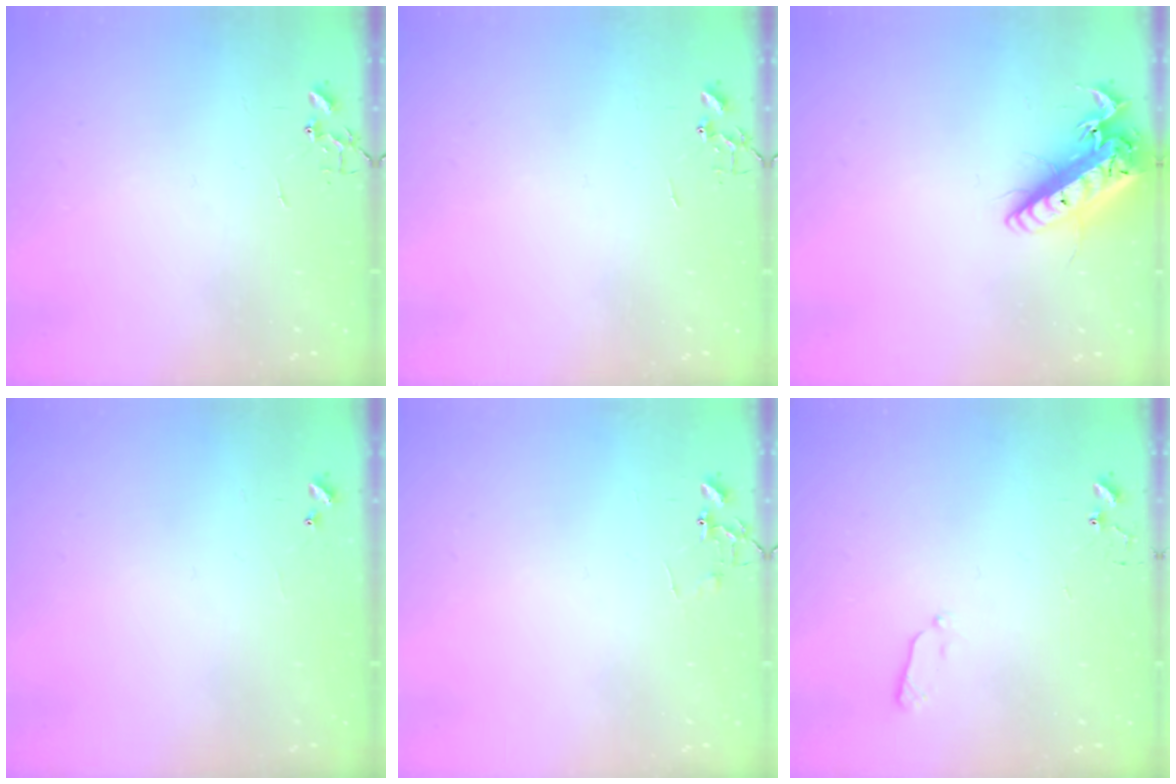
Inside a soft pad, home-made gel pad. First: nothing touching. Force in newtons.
{"total": 0.0}
{"total": 19.7, "press": 19.5, "slide": 2.7}
{"total": 3.7, "press": 3.6, "slide": 0.4}
{"total": 5.5, "press": 5.4, "slide": 0.4}
{"total": 4.7, "press": 4.6, "slide": 0.9}